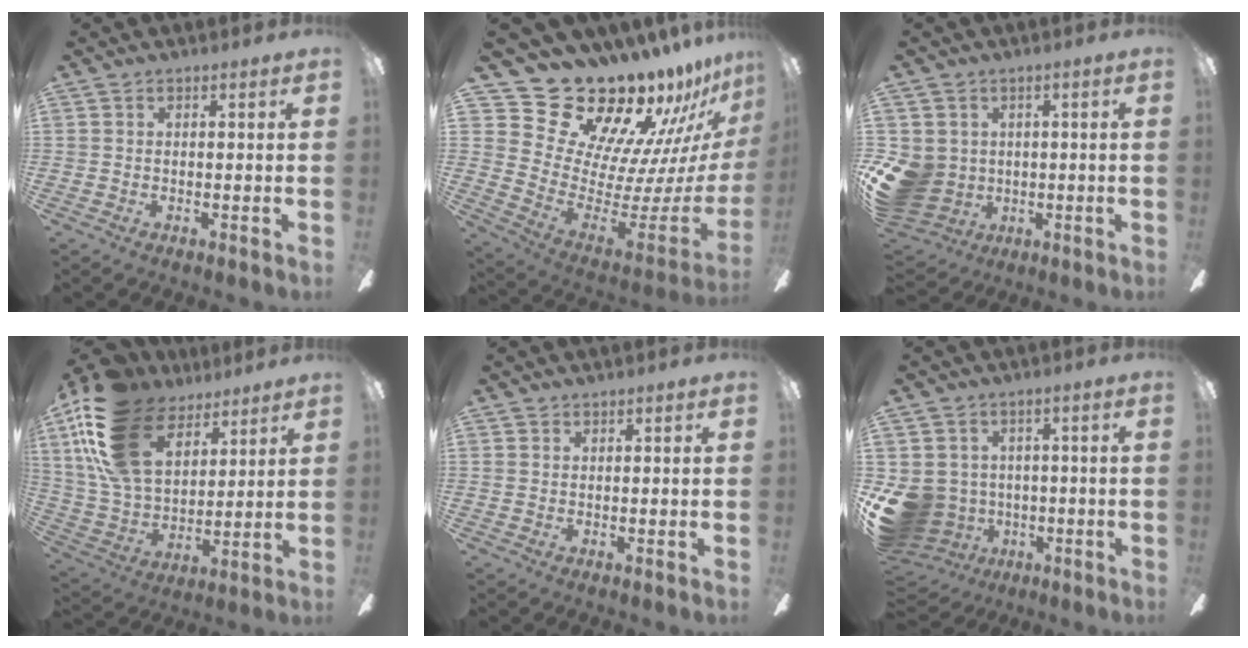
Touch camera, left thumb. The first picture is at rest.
{"total": 23.8, "force": [20.9, 9.4, 6.5], "torque": [-0.107, -0.180, 0.392]}
{"total": 10.9, "force": [-0.9, 9.8, 4.7], "torque": [-0.128, 0.004, -0.011]}
{"total": 21.0, "force": [11.4, 12.8, 12.1], "torque": [-0.279, -0.044, 0.208]}
{"total": 0.7, "force": [0.5, 0.5, 0.1], "torque": [-0.002, 0.004, 0.008]}
{"total": 11.5, "force": [-2.1, 10.4, 4.3], "torque": [-0.129, 0.015, -0.029]}